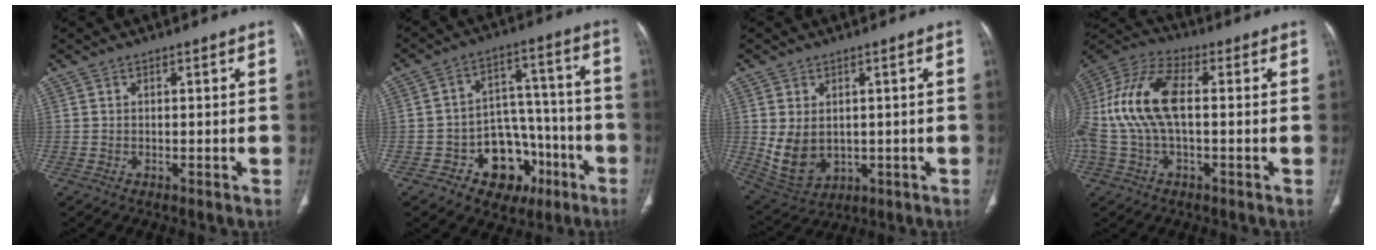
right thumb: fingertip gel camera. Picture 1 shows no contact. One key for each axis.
{"total": 14.2, "fx": -6.5, "fy": 10.3, "fz": 7.3, "tx": -0.050, "ty": 0.069, "tz": -0.086}
{"total": 8.6, "fx": 0.3, "fy": 6.3, "fz": 5.9, "tx": -0.102, "ty": -0.009, "tz": 0.035}
{"total": 16.1, "fx": 0.4, "fy": 7.5, "fz": 14.2, "tx": -0.319, "ty": 0.034, "tz": 0.006}